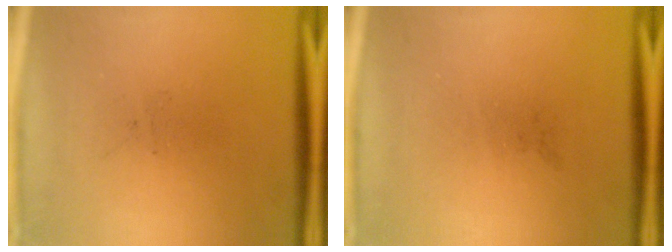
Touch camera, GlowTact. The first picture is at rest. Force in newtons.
{"total": 0.0}